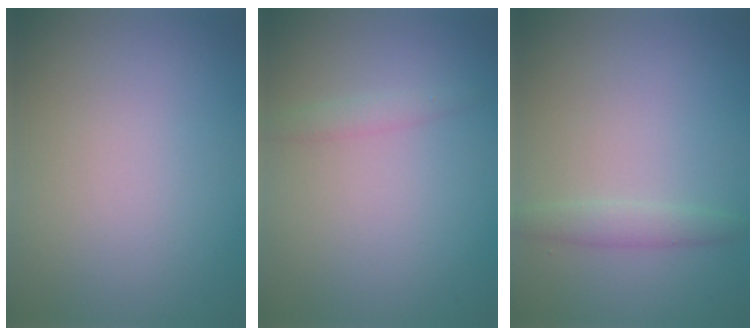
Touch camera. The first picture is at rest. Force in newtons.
{"total": 1.0, "press": 1.0, "slide": 0.0}
{"total": 1.7, "press": 1.7, "slide": 0.1}